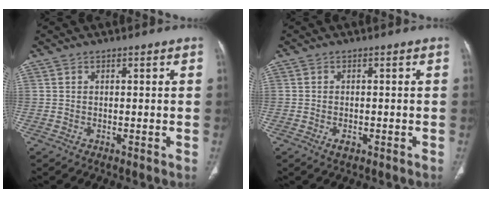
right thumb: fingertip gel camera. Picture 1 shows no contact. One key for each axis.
{"total": 1.8, "fx": -0.8, "fy": 1.0, "fz": 1.3, "tx": -0.023, "ty": 0.001, "tz": -0.013}